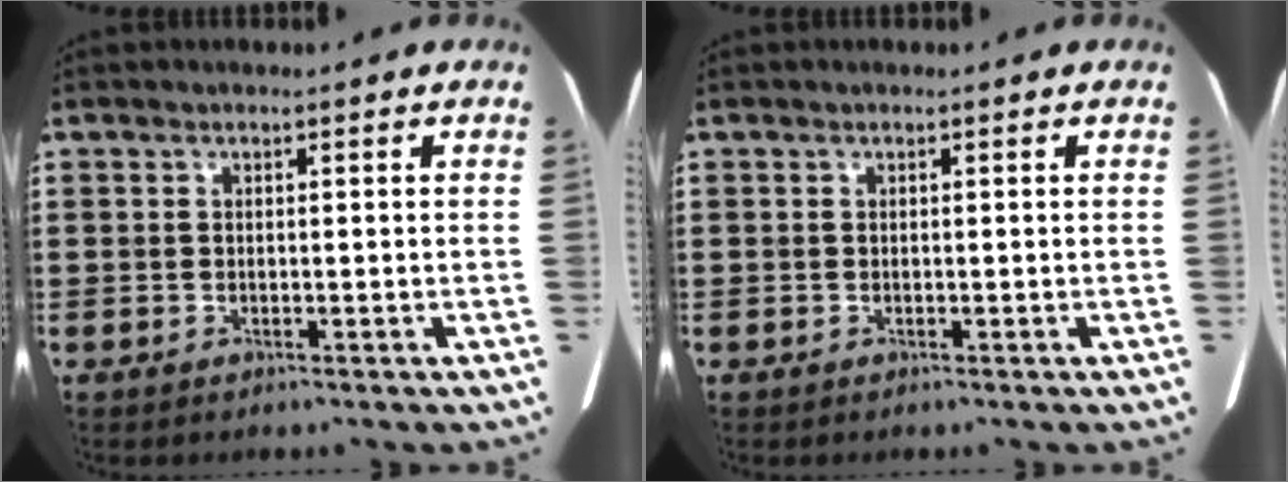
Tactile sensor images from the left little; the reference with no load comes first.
{"total": 0.0}